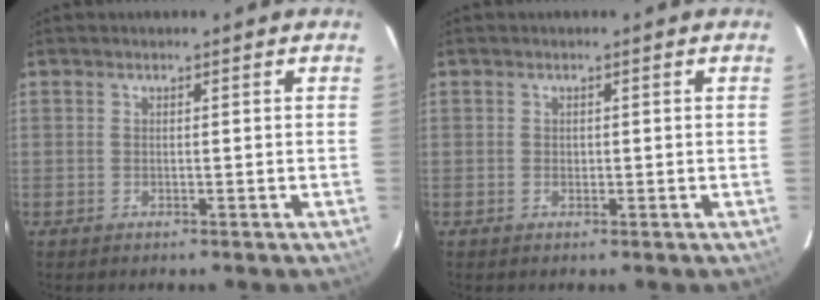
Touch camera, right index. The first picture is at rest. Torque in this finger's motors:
{"motor_torque": [0.12, -0.03, 0.03, 0.00]}